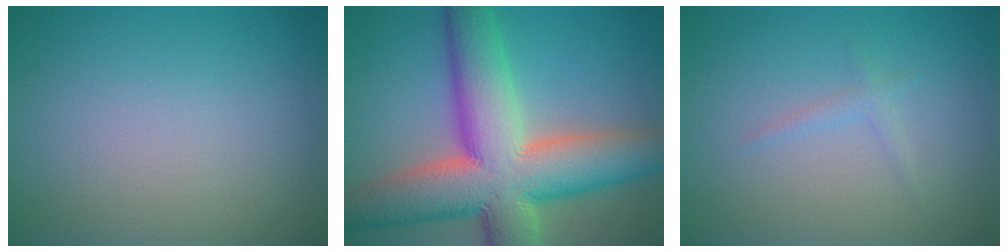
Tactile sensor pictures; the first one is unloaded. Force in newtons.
{"total": 13.7, "press": 13.7, "slide": 0.9}
{"total": 0.9, "press": 0.9, "slide": 0.1}